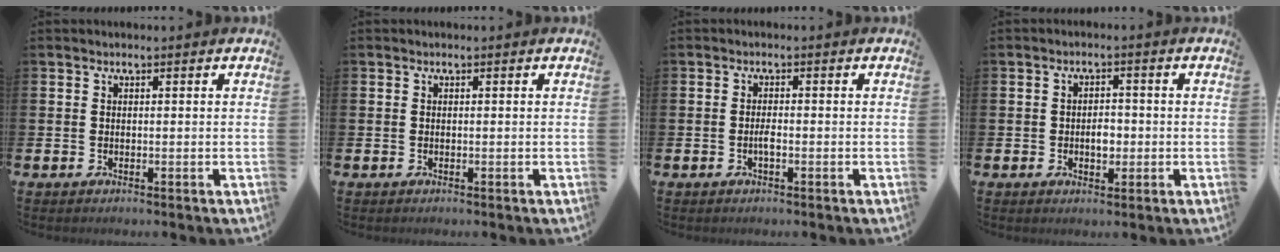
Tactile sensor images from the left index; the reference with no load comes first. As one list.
[{"total": 0.0}, {"total": 1.2, "force": [-0.4, 0.3, 1.1], "torque": [-0.019, -0.002, -0.009]}, {"total": 2.3, "force": [-0.2, 1.6, 1.6], "torque": [-0.013, -0.002, -0.008]}]